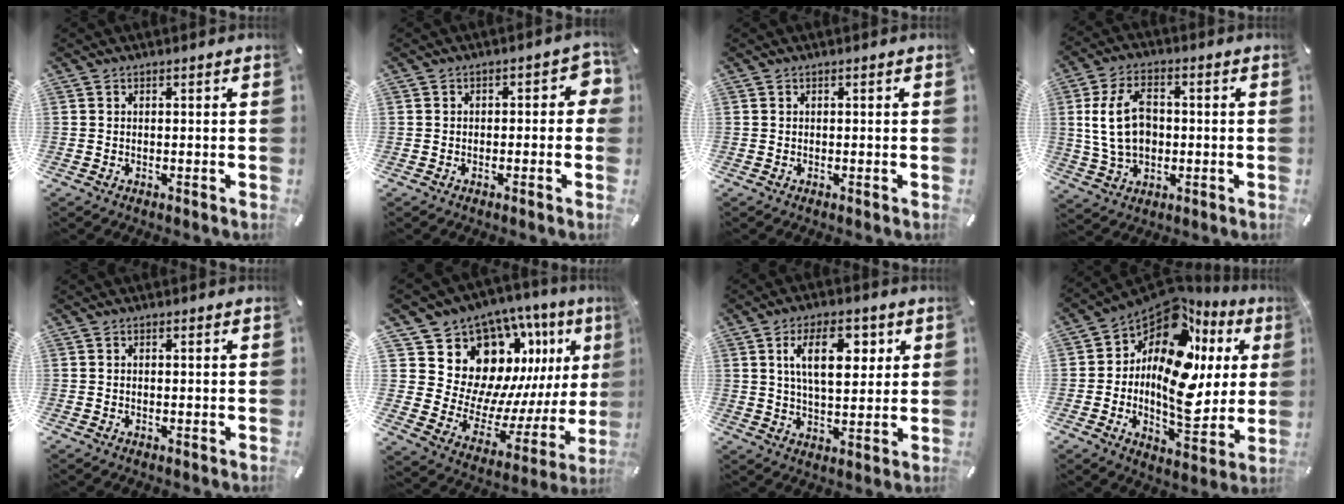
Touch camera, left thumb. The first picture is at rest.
{"total": 4.3, "force": [-0.7, 2.7, 3.3], "torque": [-0.044, 0.011, -0.017]}
{"total": 0.0}
{"total": 11.8, "force": [0.7, 8.1, 8.6], "torque": [-0.174, 0.007, 0.012]}
{"total": 0.5, "force": [0.0, 0.4, 0.4], "torque": [-0.007, 0.001, 0.000]}
{"total": 16.6, "force": [10.7, 11.2, 6.0], "torque": [-0.083, -0.120, 0.214]}
{"total": 12.6, "force": [4.6, 6.6, 9.6], "torque": [-0.151, -0.001, 0.076]}
{"total": 17.7, "force": [4.9, 10.1, 13.7], "torque": [-0.249, -0.071, 0.074]}